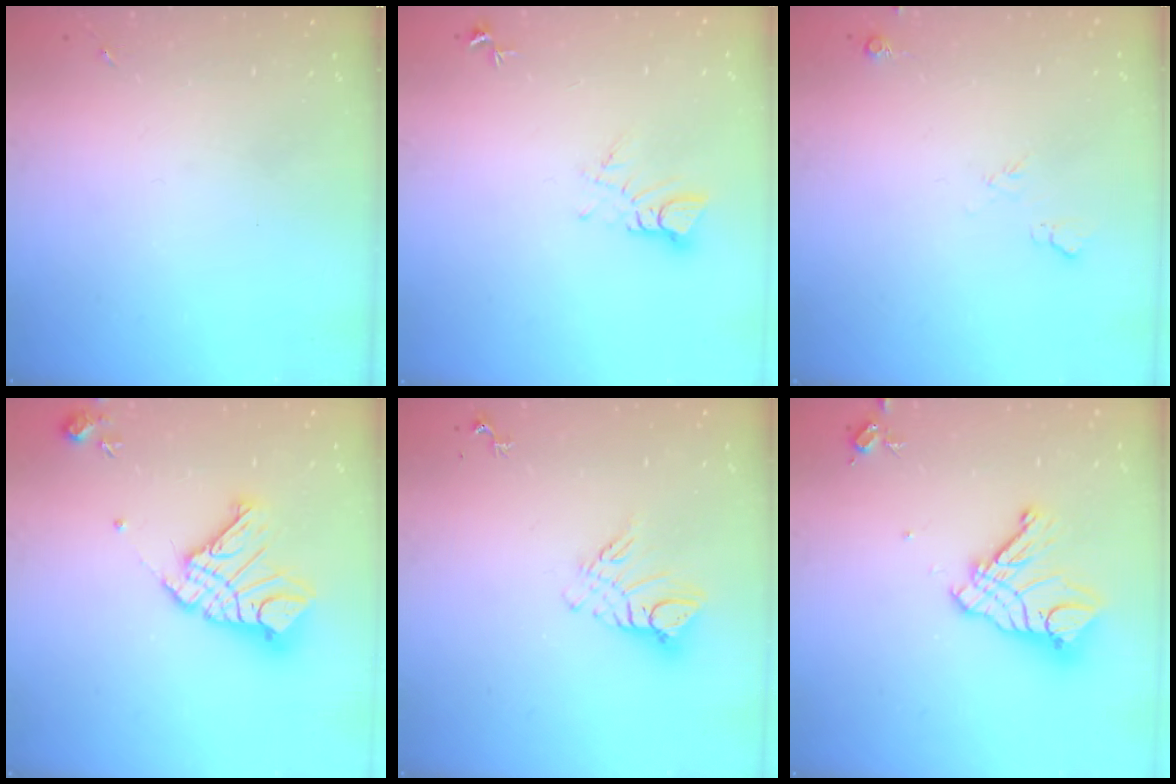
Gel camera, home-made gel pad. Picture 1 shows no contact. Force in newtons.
{"total": 3.5, "press": 3.5, "slide": 0.2}
{"total": 4.6, "press": 4.5, "slide": 0.8}
{"total": 15.8, "press": 15.7, "slide": 1.9}
{"total": 10.2, "press": 10.1, "slide": 0.8}
{"total": 14.6, "press": 14.6, "slide": 1.5}